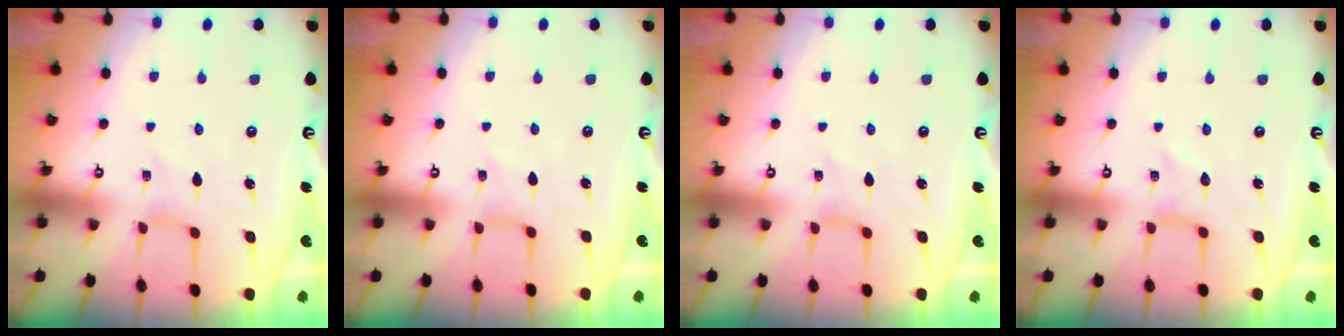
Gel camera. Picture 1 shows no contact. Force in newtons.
{"total": 1.6, "press": 1.6, "slide": 0.1}
{"total": 0.0}
{"total": 0.0}